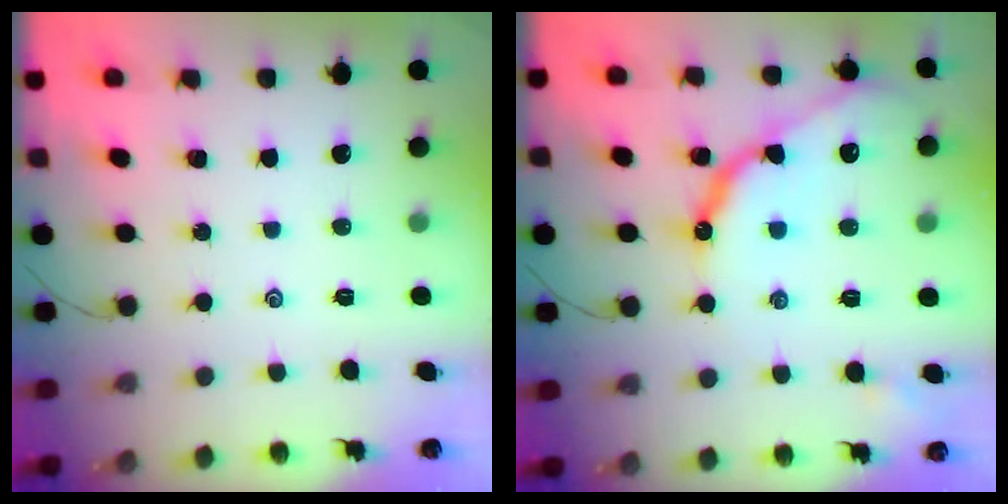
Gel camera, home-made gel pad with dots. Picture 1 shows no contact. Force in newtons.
{"total": 13.5, "press": 13.5, "slide": 1.1}